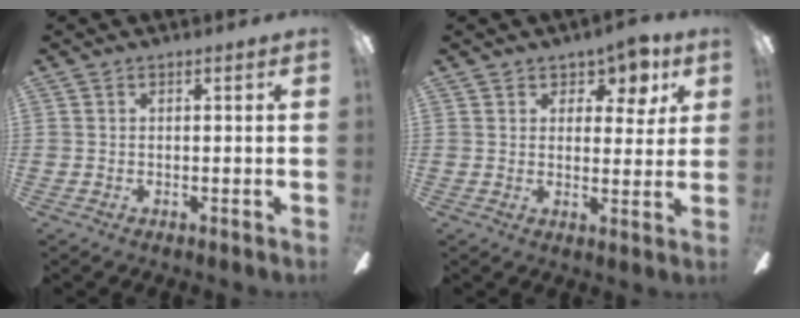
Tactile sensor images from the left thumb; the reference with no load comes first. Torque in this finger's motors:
{"motor_torque": [-0.03, 0.19, -0.08, -0.19, 0.02]}